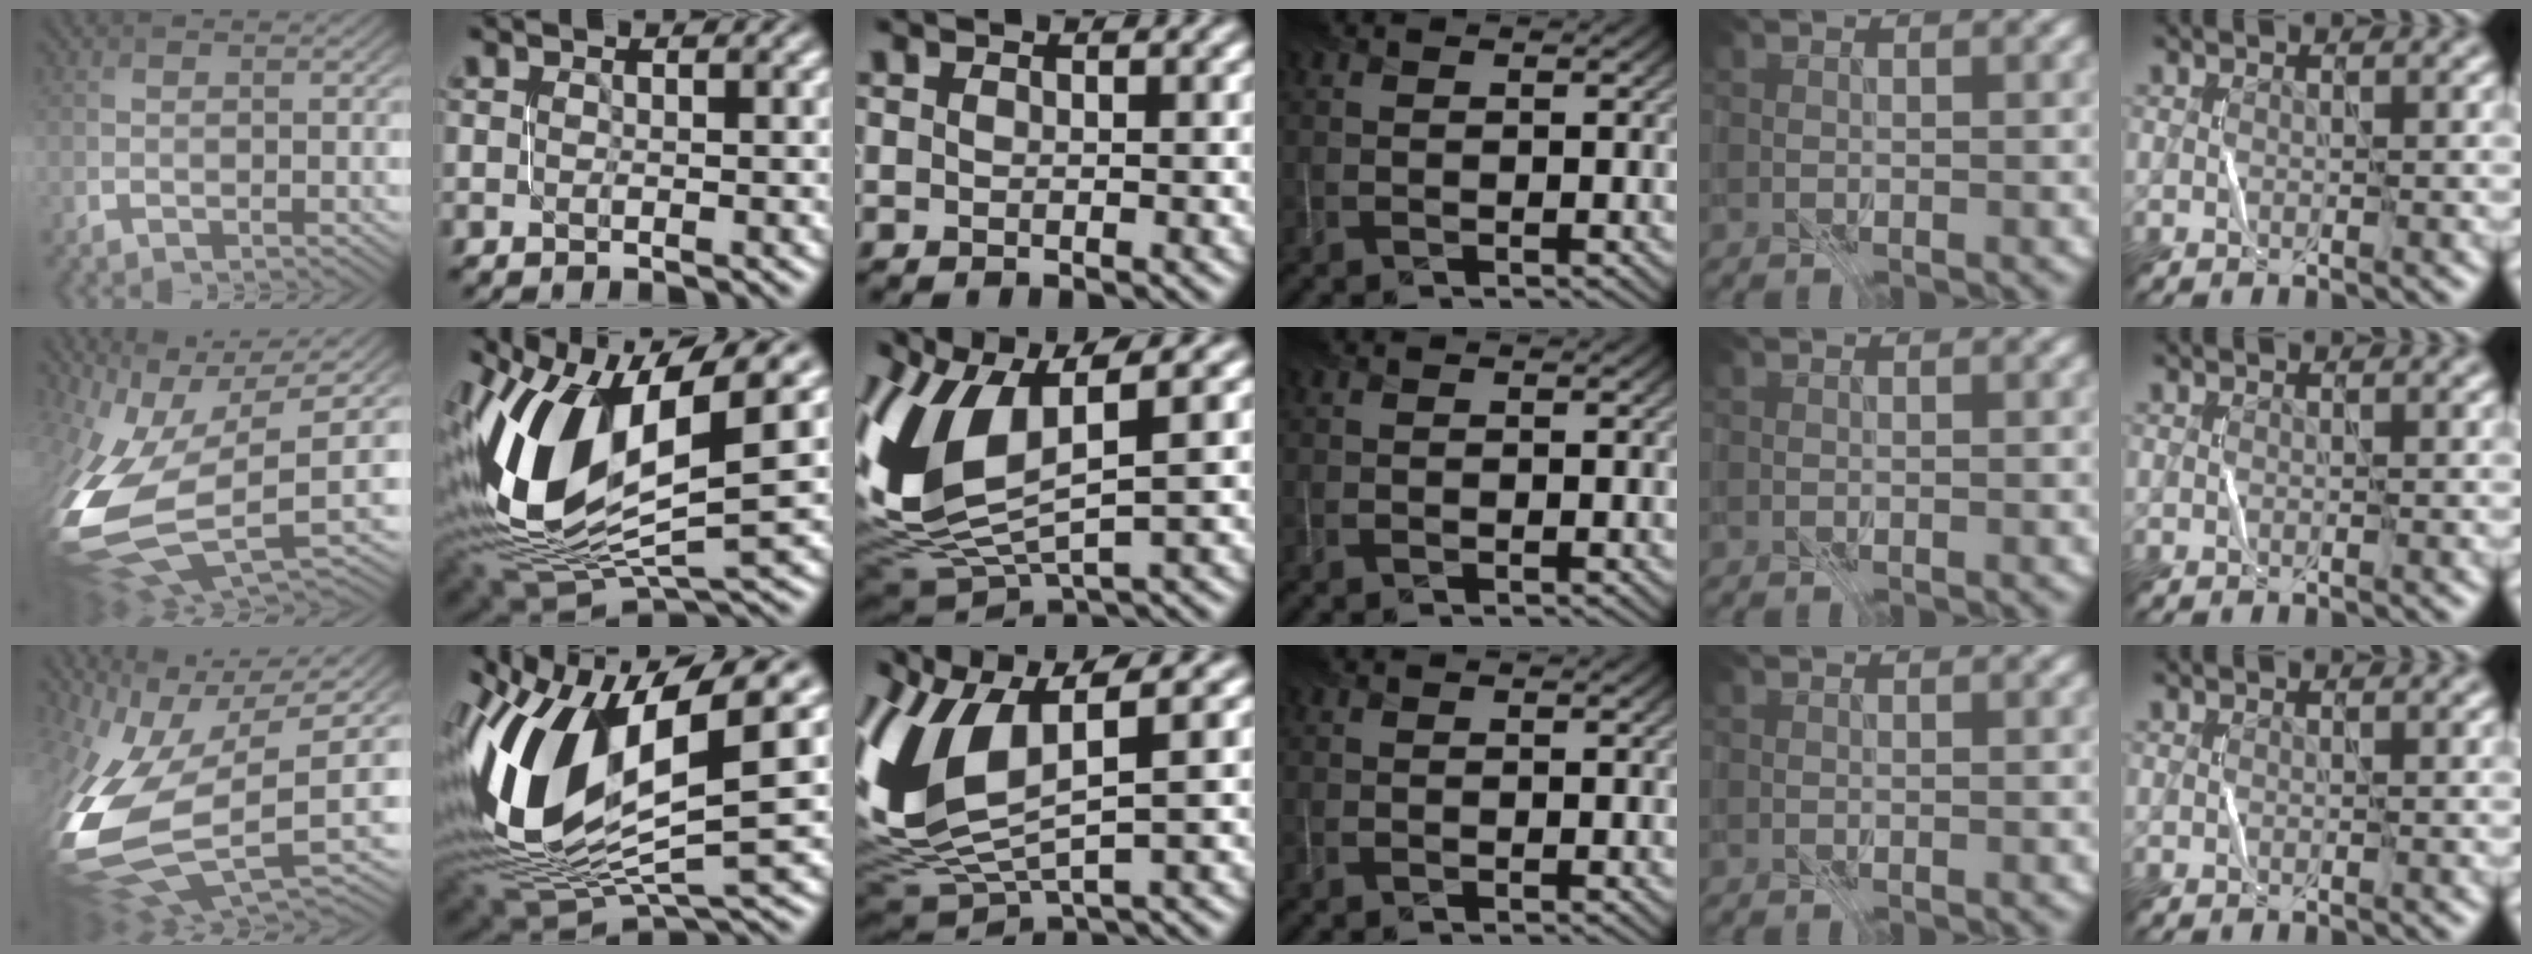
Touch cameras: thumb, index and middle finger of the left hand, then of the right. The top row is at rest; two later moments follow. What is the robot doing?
{"motion": "close", "object": "stapler"}